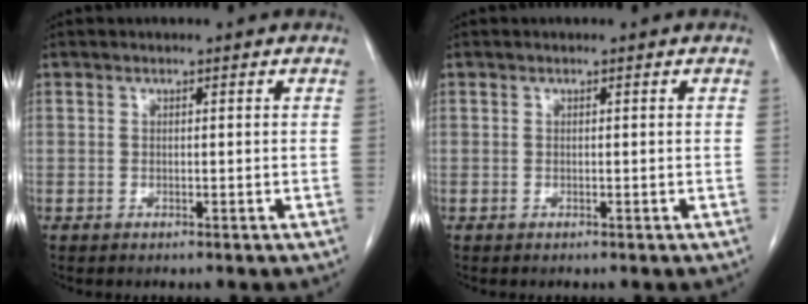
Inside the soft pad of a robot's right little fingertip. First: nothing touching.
{"total": 0.0}